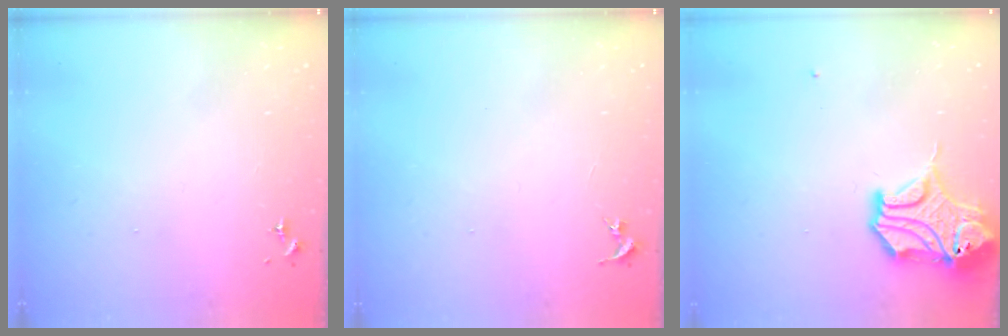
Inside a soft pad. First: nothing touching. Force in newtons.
{"total": 0.0}
{"total": 14.5, "press": 14.4, "slide": 2.2}